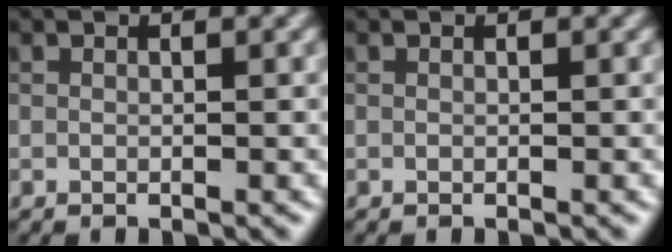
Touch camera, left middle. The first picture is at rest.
{"total": 0.0}